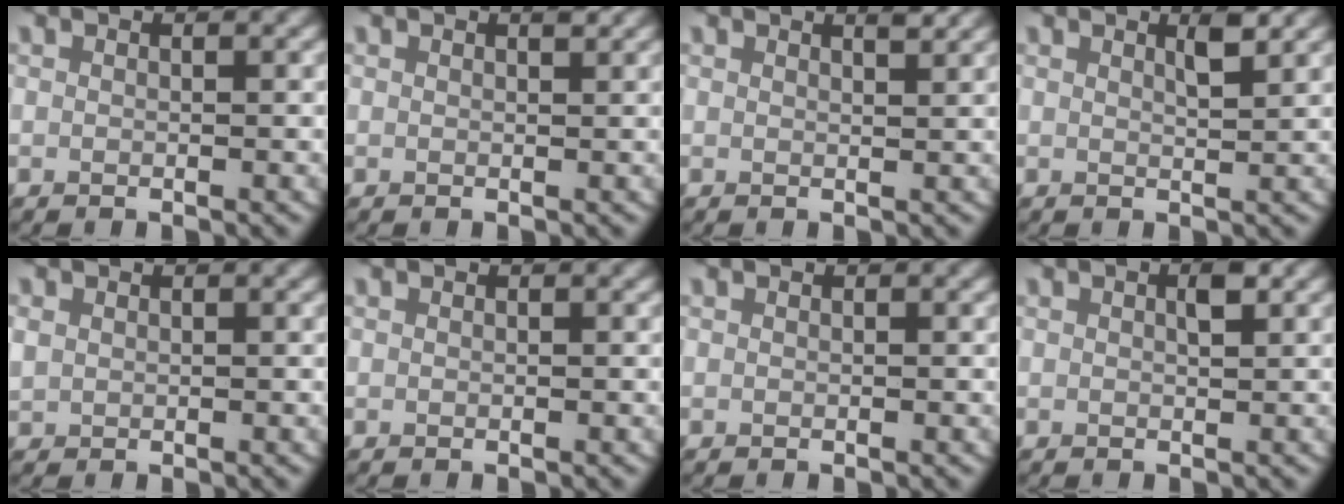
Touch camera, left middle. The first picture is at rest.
{"total": 0.7, "force": [0.6, 0.0, 0.4], "torque": [-0.001, 0.000, 0.007]}
{"total": 1.5, "force": [1.2, -0.1, 0.8], "torque": [-0.008, -0.002, 0.019]}
{"total": 2.0, "force": [1.3, 0.0, 1.5], "torque": [-0.023, -0.004, 0.023]}
{"total": 1.5, "force": [0.4, 1.3, 0.6], "torque": [-0.023, 0.001, 0.011]}
{"total": 0.0}
{"total": 0.0}
{"total": 1.4, "force": [0.6, 0.3, 1.3], "torque": [-0.018, 0.003, 0.007]}